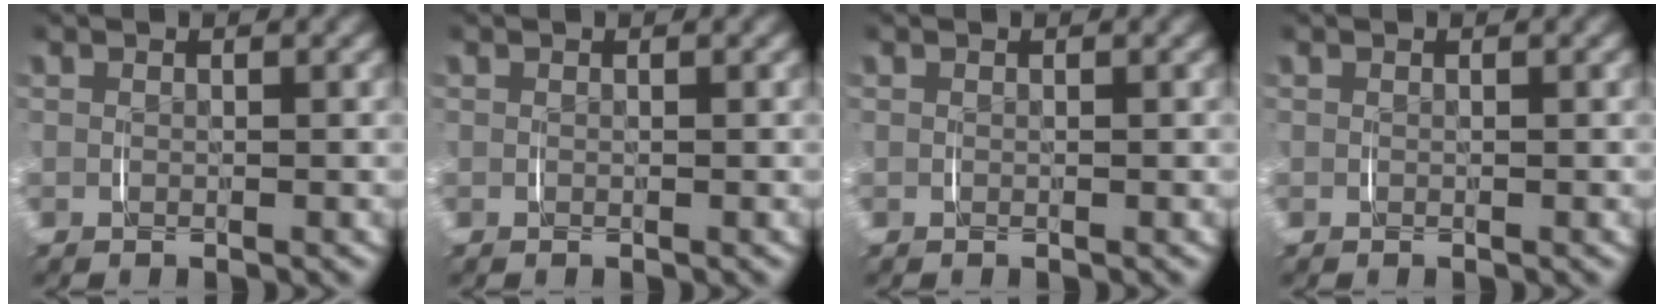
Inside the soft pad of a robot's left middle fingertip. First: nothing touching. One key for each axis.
{"total": 0.0}
{"total": 0.0}
{"total": 0.0}